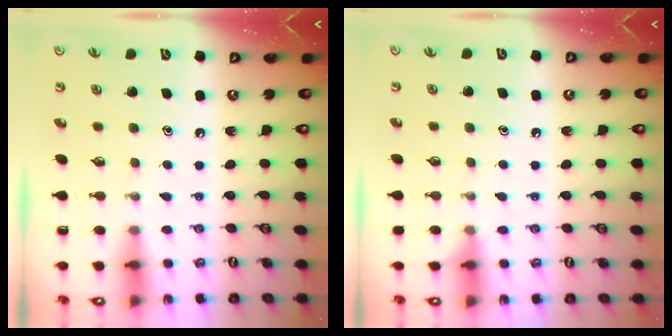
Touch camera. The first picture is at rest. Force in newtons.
{"total": 4.2, "press": 4.1, "slide": 0.6}